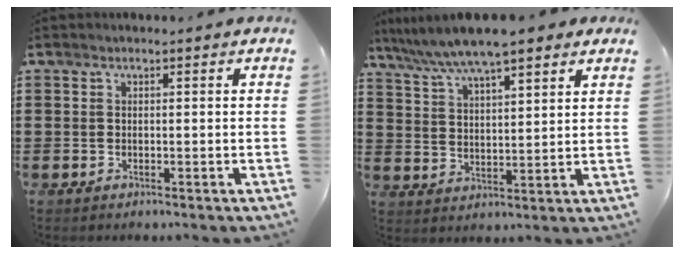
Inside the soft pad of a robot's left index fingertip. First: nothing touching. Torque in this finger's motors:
{"motor_torque": [1.04, -1.10, 1.05, 0.21]}